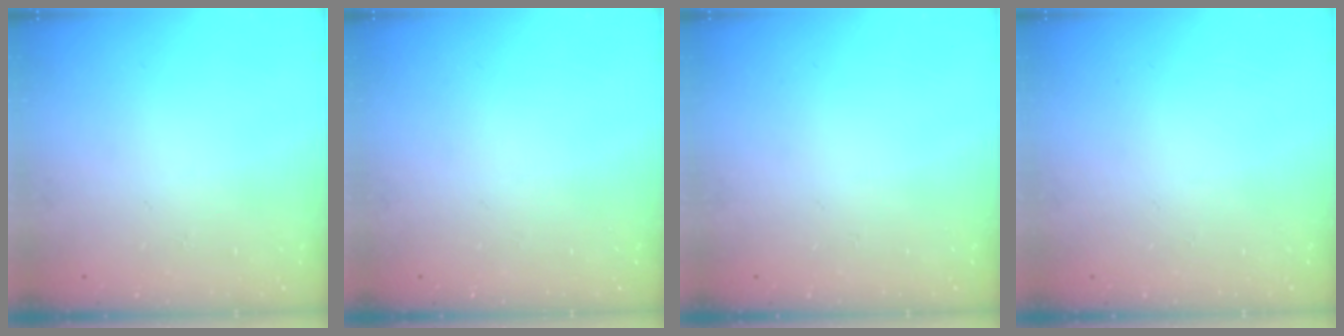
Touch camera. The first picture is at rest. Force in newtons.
{"total": 0.0}
{"total": 0.0}
{"total": 0.0}